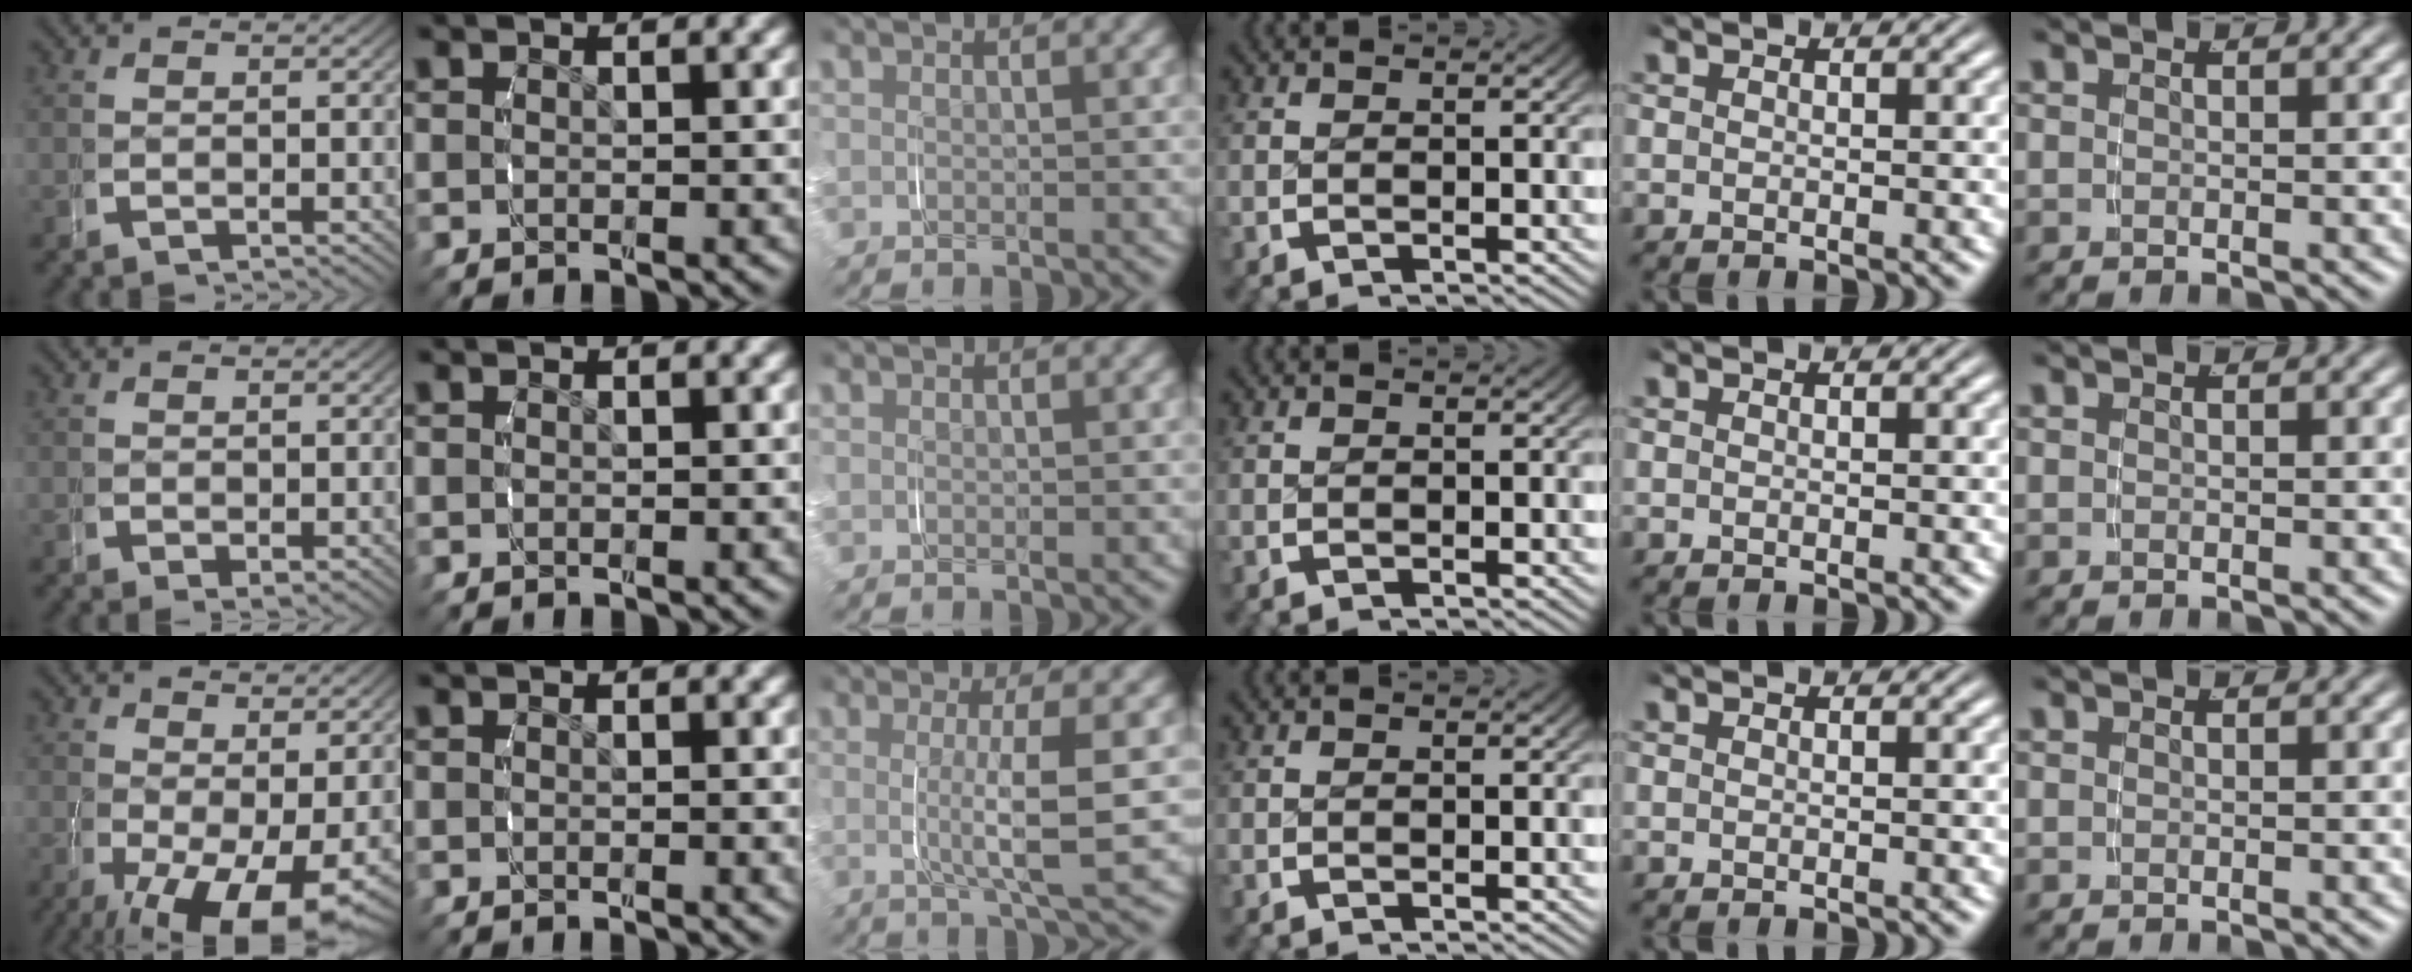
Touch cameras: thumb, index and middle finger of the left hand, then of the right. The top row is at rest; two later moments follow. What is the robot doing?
{"motion": "grasp_and_lifting", "object": "plastic wrap"}